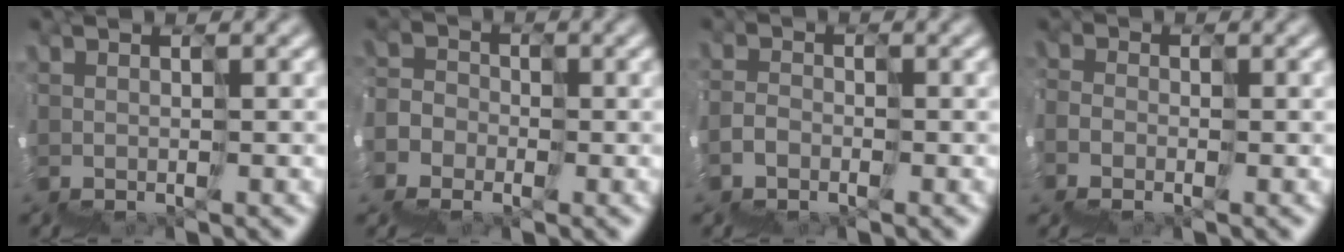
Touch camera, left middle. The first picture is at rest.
{"total": 6.9, "force": [-5.5, 3.9, -1.5], "torque": [0.028, -0.019, -0.092]}
{"total": 3.4, "force": [-3.0, 1.5, -0.8], "torque": [0.024, -0.002, -0.050]}
{"total": 3.5, "force": [-3.0, 1.8, 0.4], "torque": [0.000, -0.010, -0.049]}